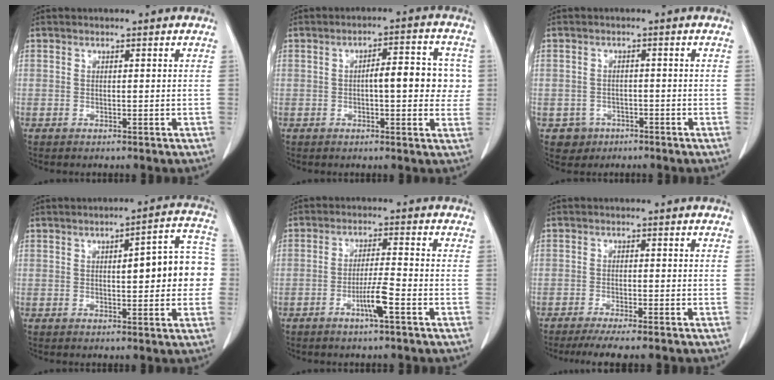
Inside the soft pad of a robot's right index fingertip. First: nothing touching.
{"total": 8.3, "force": [0.4, 2.6, 7.9], "torque": [-0.102, 0.022, 0.003]}
{"total": 3.3, "force": [-1.6, 2.9, -0.1], "torque": [0.007, 0.013, -0.023]}
{"total": 10.9, "force": [0.3, 2.8, 10.5], "torque": [-0.126, 0.033, 0.004]}
{"total": 4.7, "force": [-2.3, -0.3, 4.2], "torque": [-0.078, -0.006, -0.044]}
{"total": 6.4, "force": [-5.3, 0.2, 3.6], "torque": [-0.046, -0.012, -0.082]}